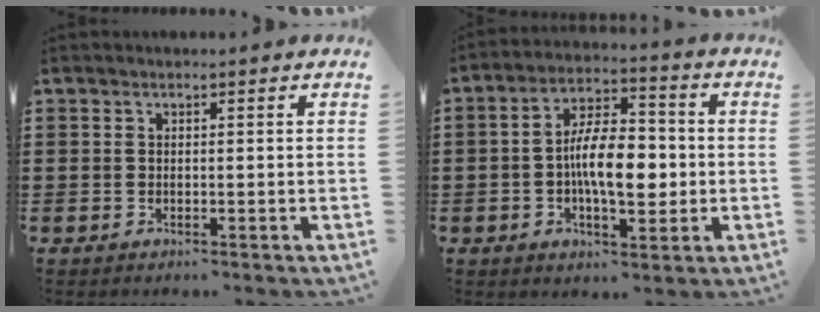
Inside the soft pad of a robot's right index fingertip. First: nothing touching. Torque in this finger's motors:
{"motor_torque": [1.33, 0.81, 1.05, 0.21]}